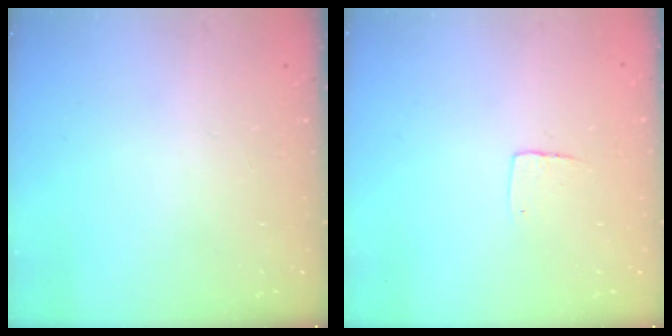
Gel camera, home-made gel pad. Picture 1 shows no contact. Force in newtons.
{"total": 3.9, "press": 3.8, "slide": 0.3}